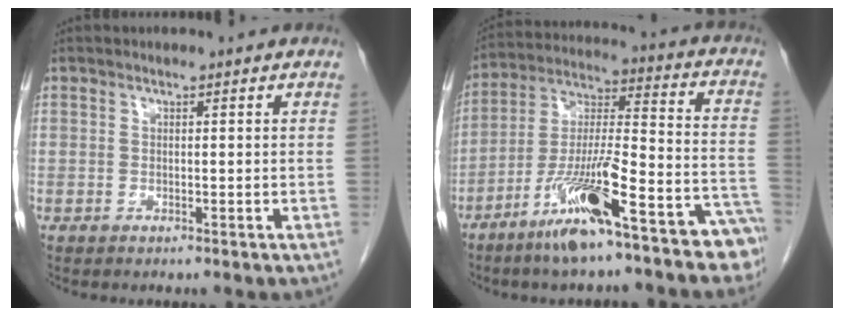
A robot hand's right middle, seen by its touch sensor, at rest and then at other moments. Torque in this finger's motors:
{"motor_torque": [1.13, -1.01, 0.73, 0.21]}